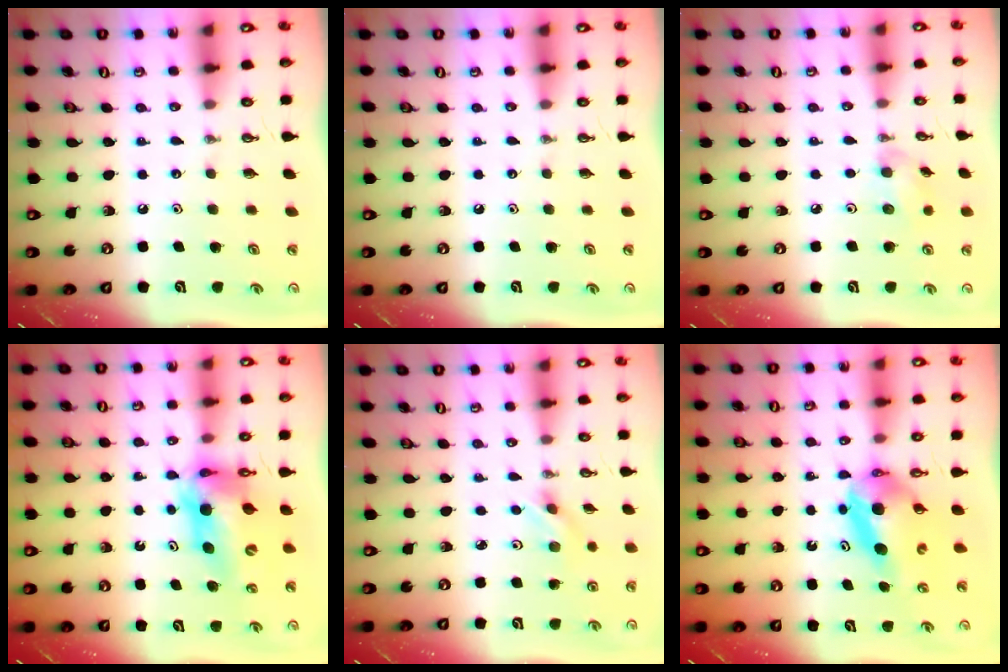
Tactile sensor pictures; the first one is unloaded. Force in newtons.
{"total": 0.0}
{"total": 5.5, "press": 5.4, "slide": 0.9}
{"total": 11.7, "press": 11.6, "slide": 1.0}
{"total": 2.0, "press": 1.9, "slide": 0.6}
{"total": 6.9, "press": 6.9, "slide": 0.6}